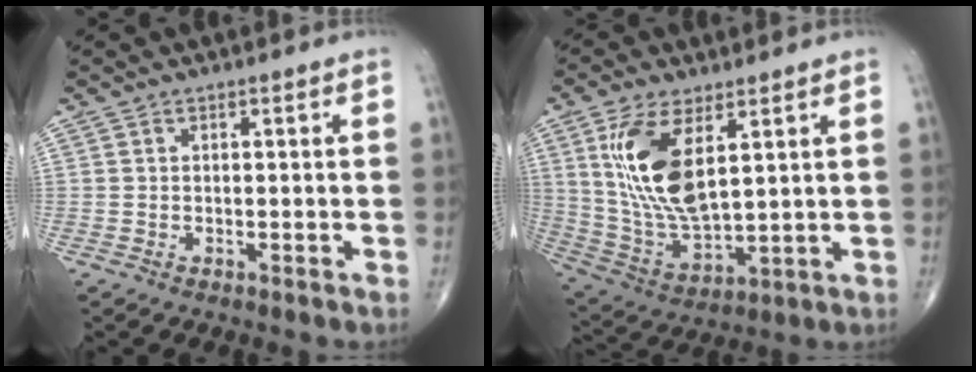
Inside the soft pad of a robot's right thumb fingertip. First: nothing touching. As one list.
[{"total": 15.4, "force": [5.1, 6.8, 12.9], "torque": [-0.257, -0.025, 0.112]}]